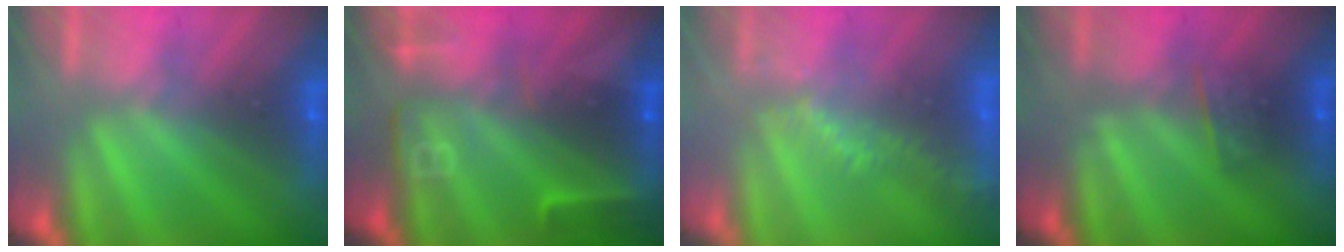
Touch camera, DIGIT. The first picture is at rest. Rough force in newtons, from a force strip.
{"total": 7.5}
{"total": 2.9}
{"total": 2.6}